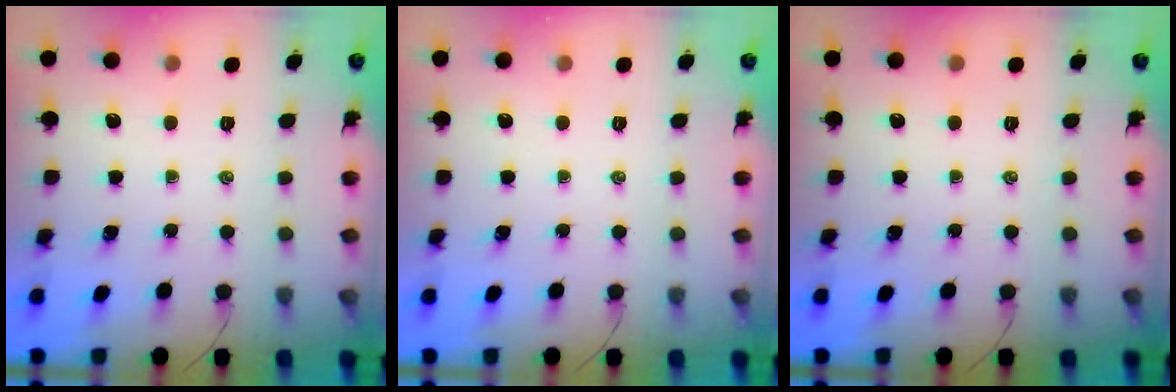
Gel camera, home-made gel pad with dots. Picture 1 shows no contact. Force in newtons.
{"total": 0.0}
{"total": 0.0}